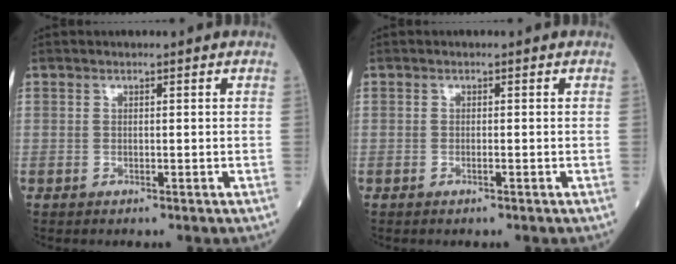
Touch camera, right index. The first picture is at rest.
{"total": 0.6, "force": [-0.3, 0.0, 0.5], "torque": [-0.013, -0.001, -0.004]}